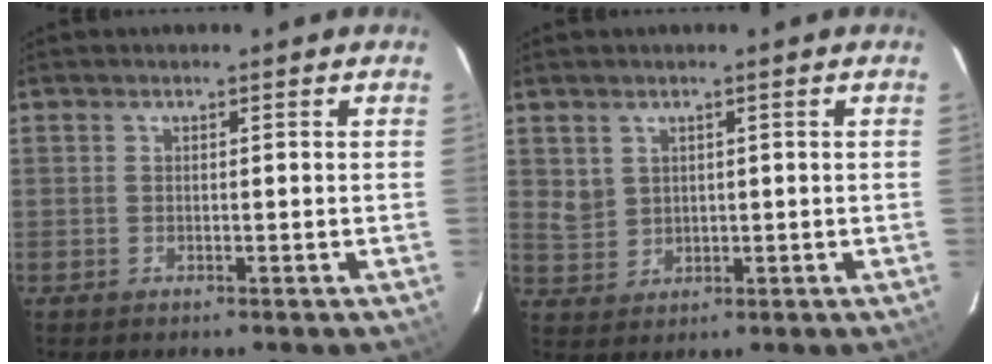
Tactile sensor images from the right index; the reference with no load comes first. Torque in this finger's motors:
{"motor_torque": [-0.04, -0.01, -0.01, 0.01]}